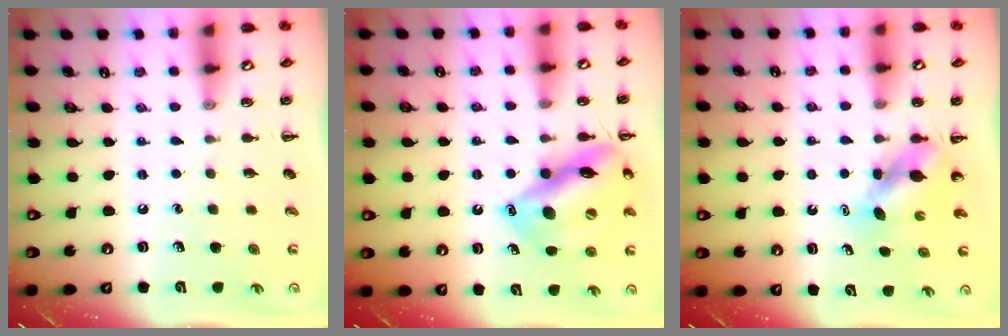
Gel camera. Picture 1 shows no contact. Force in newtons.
{"total": 16.1, "press": 16.0, "slide": 1.6}
{"total": 5.3, "press": 5.2, "slide": 0.6}